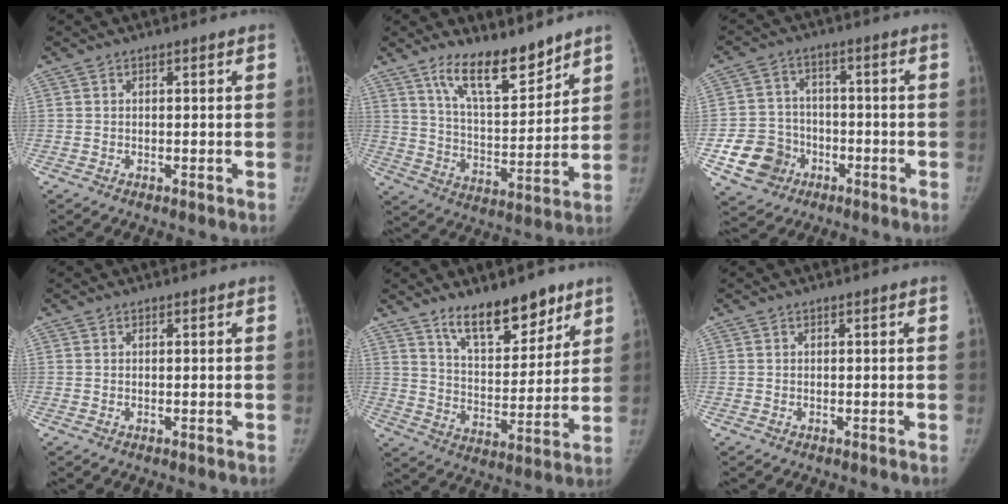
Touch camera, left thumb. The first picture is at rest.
{"total": 13.1, "force": [10.0, 4.2, 7.4], "torque": [-0.092, -0.074, 0.181]}
{"total": 9.8, "force": [-4.1, 8.5, 2.7], "torque": [-0.021, 0.028, -0.064]}
{"total": 0.0}
{"total": 13.8, "force": [9.9, 5.8, 7.7], "torque": [-0.072, -0.070, 0.170]}
{"total": 0.0}